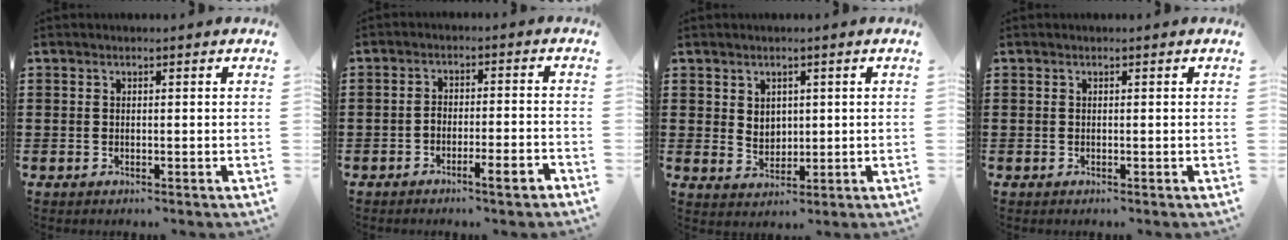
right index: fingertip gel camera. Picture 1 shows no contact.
{"total": 4.1, "force": [-2.8, 0.7, 2.8], "torque": [-0.048, 0.004, -0.053]}
{"total": 2.9, "force": [1.2, 2.5, 0.9], "torque": [-0.019, 0.006, 0.019]}
{"total": 0.0}